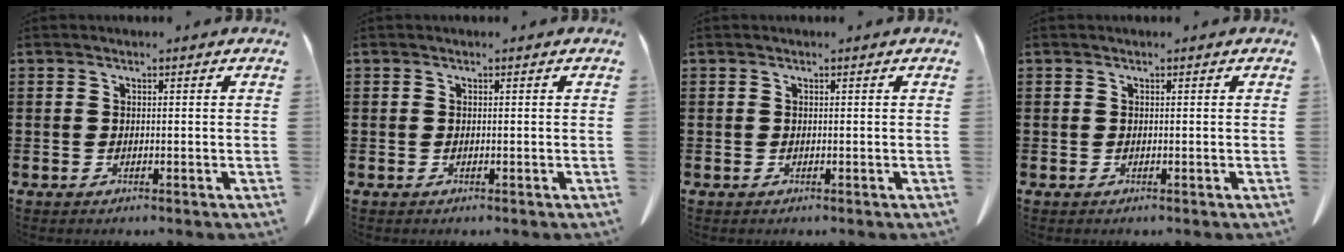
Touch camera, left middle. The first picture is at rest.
{"total": 0.0}
{"total": 0.0}
{"total": 0.0}